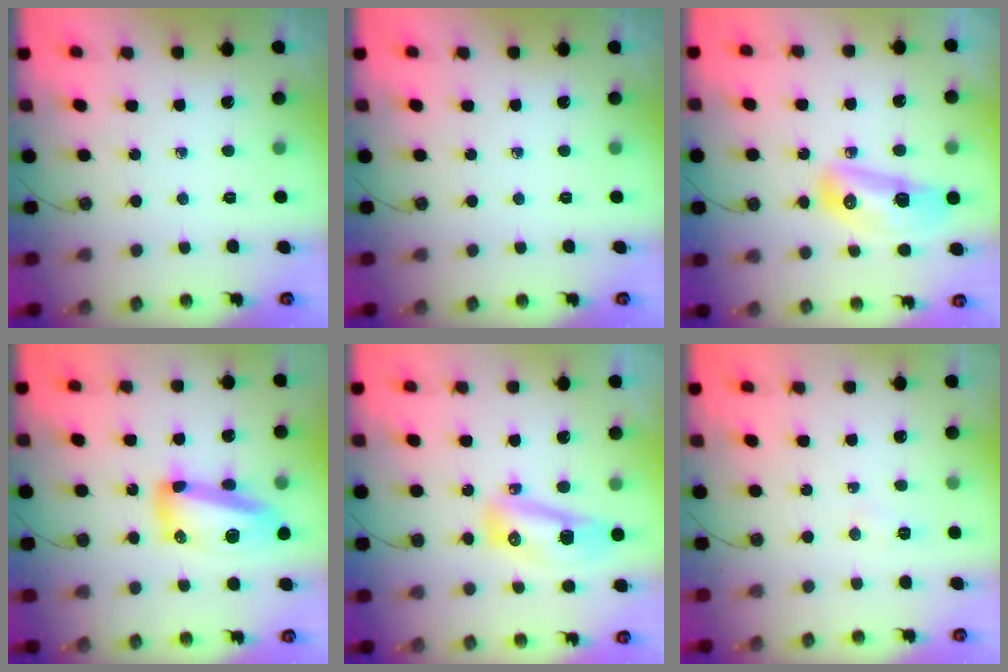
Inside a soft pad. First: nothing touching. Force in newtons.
{"total": 0.0}
{"total": 12.0, "press": 11.8, "slide": 2.1}
{"total": 14.8, "press": 14.8, "slide": 1.4}
{"total": 12.3, "press": 11.8, "slide": 3.7}
{"total": 4.9, "press": 4.8, "slide": 1.0}